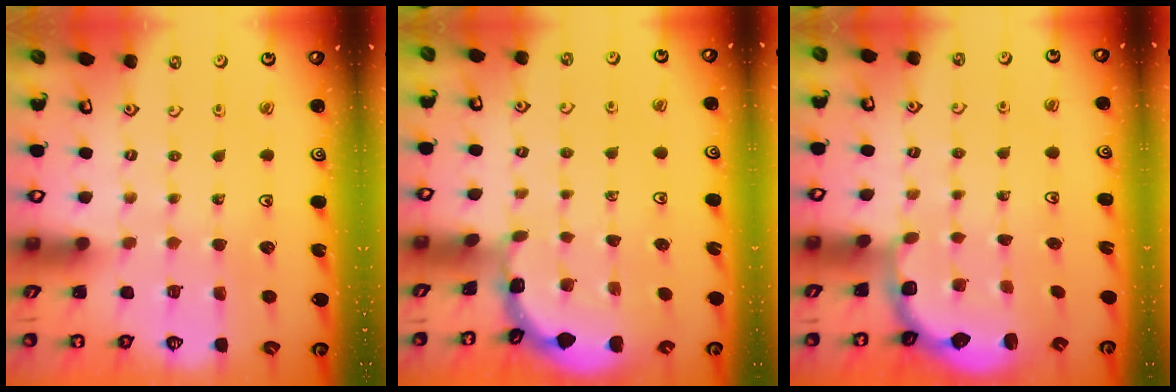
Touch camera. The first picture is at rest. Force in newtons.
{"total": 1.0, "press": 1.0, "slide": 0.2}
{"total": 2.7, "press": 1.9, "slide": 1.9}